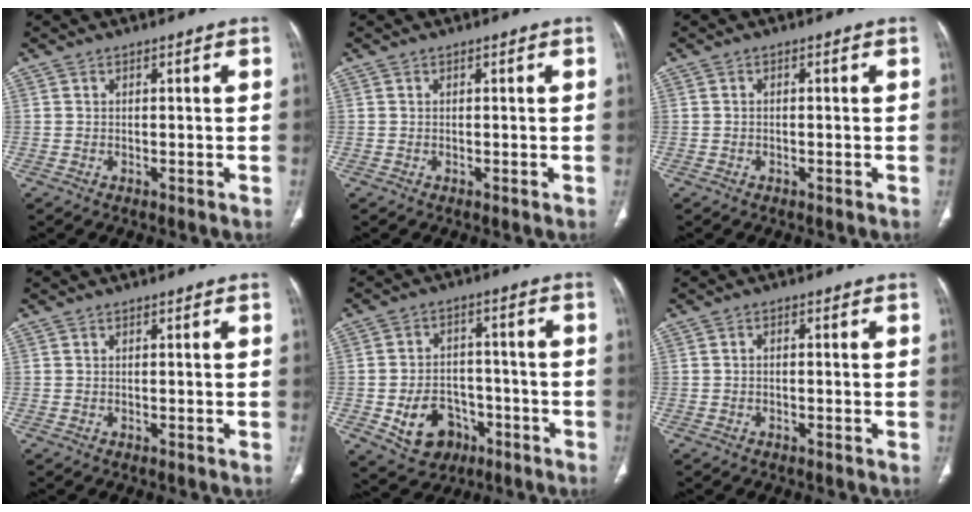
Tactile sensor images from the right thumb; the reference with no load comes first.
{"total": 0.0}
{"total": 0.0}
{"total": 0.0}
{"total": 10.7, "force": [-4.2, 8.4, 5.2], "torque": [-0.057, 0.033, -0.054]}
{"total": 0.8, "force": [-0.3, 0.5, 0.6], "torque": [-0.008, 0.003, -0.008]}